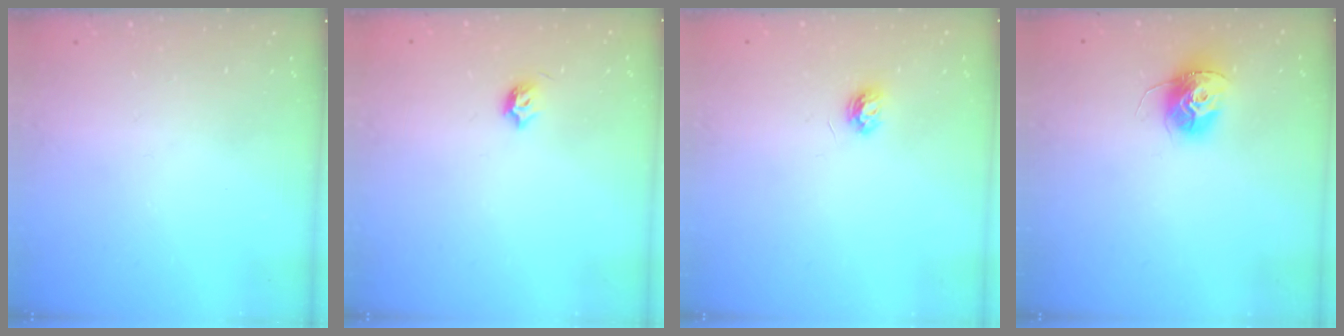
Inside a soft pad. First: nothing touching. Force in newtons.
{"total": 4.0, "press": 3.8, "slide": 1.0}
{"total": 3.9, "press": 3.8, "slide": 0.5}
{"total": 12.1, "press": 12.1, "slide": 1.1}